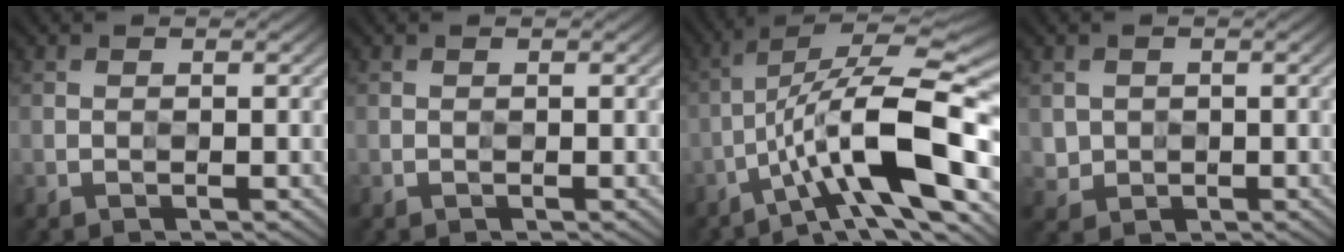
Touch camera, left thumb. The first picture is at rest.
{"total": 0.0}
{"total": 12.8, "force": [-4.6, 3.3, 11.5], "torque": [-0.195, 0.021, -0.081]}
{"total": 2.6, "force": [1.3, 2.2, -0.6], "torque": [-0.008, -0.011, 0.025]}